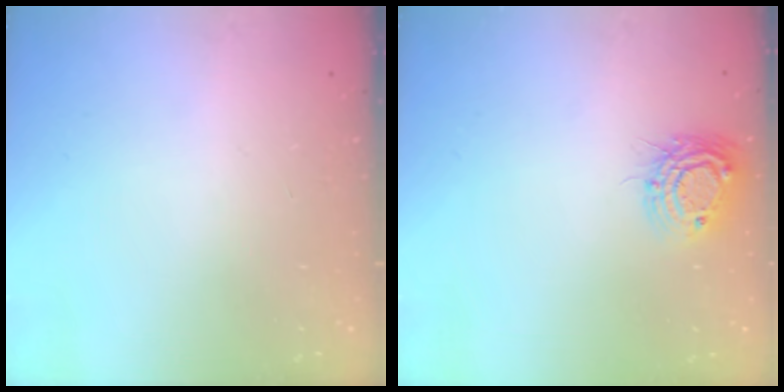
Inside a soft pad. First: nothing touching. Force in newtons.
{"total": 9.4, "press": 9.4, "slide": 0.7}